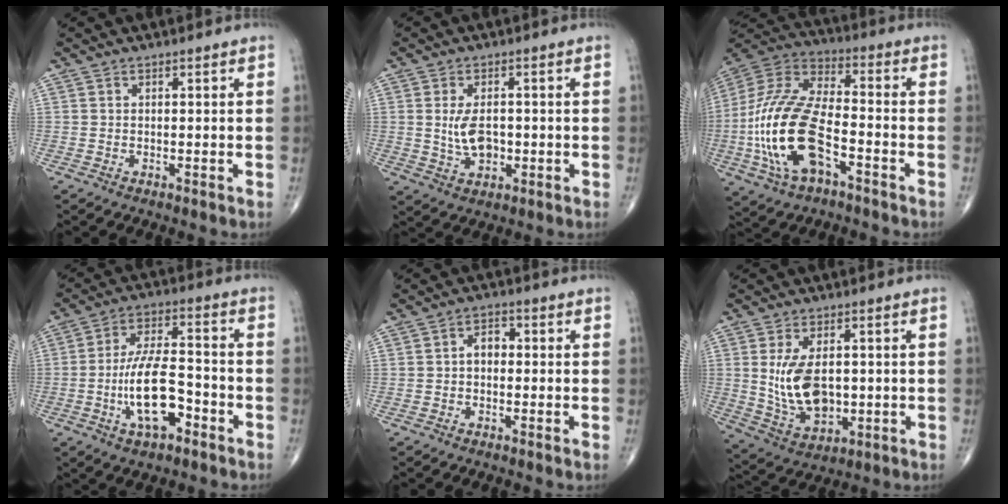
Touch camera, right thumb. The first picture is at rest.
{"total": 5.7, "force": [-0.1, 3.5, 4.6], "torque": [-0.078, -0.004, 0.004]}
{"total": 20.9, "force": [-6.3, 9.9, 17.3], "torque": [-0.370, 0.029, -0.114]}
{"total": 12.8, "force": [-4.5, 5.4, 10.7], "torque": [-0.194, 0.033, -0.081]}
{"total": 3.2, "force": [-0.2, 2.3, 2.3], "torque": [-0.026, 0.015, -0.012]}
{"total": 11.2, "force": [0.7, 6.6, 9.0], "torque": [-0.156, -0.012, 0.028]}